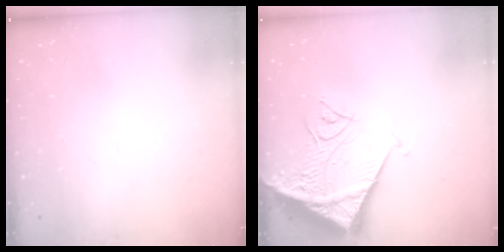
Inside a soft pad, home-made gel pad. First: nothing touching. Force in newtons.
{"total": 16.9, "press": 16.7, "slide": 2.3}